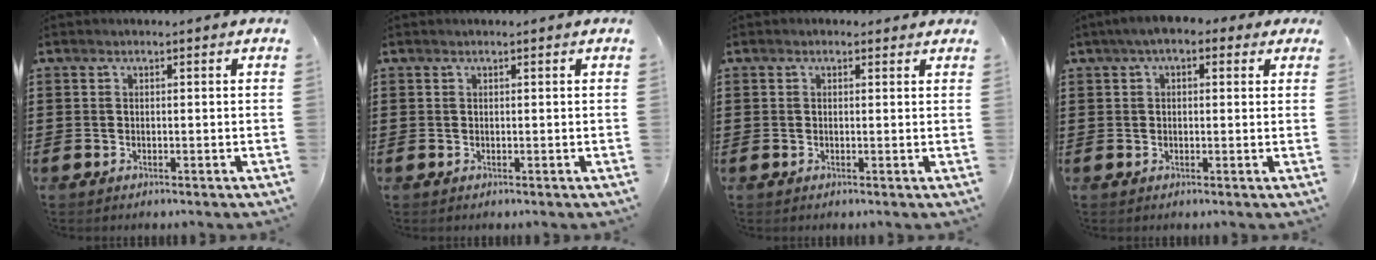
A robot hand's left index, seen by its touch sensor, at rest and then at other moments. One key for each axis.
{"total": 0.0}
{"total": 0.7, "fx": 0.4, "fy": 0.6, "fz": 0.3, "tx": -0.007, "ty": 0.006, "tz": 0.006}
{"total": 3.4, "fx": 1.8, "fy": 1.6, "fz": 2.4, "tx": -0.052, "ty": 0.007, "tz": 0.031}